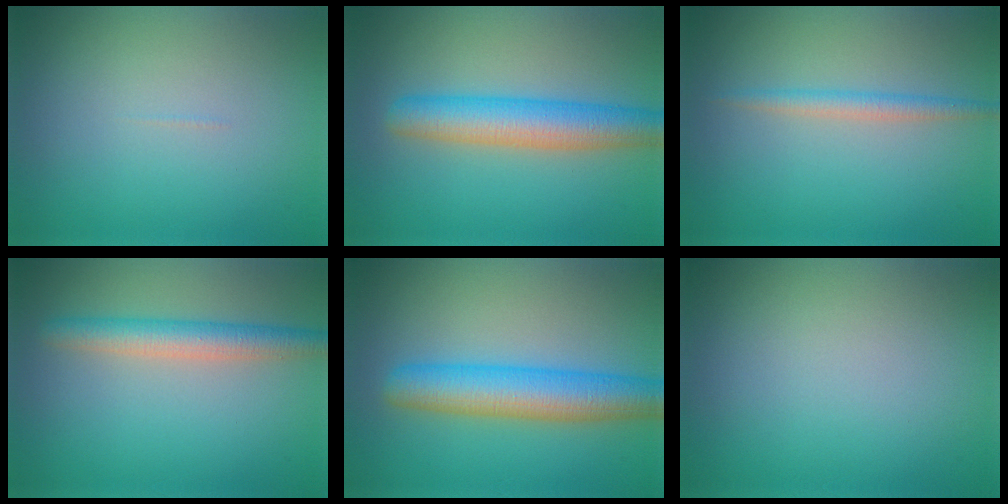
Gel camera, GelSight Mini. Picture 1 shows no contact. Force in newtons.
{"total": 5.4, "press": 5.4, "slide": 0.2}
{"total": 1.7, "press": 1.7, "slide": 0.0}
{"total": 3.4, "press": 3.4, "slide": 0.1}
{"total": 6.2, "press": 6.2, "slide": 0.2}
{"total": 0.0}